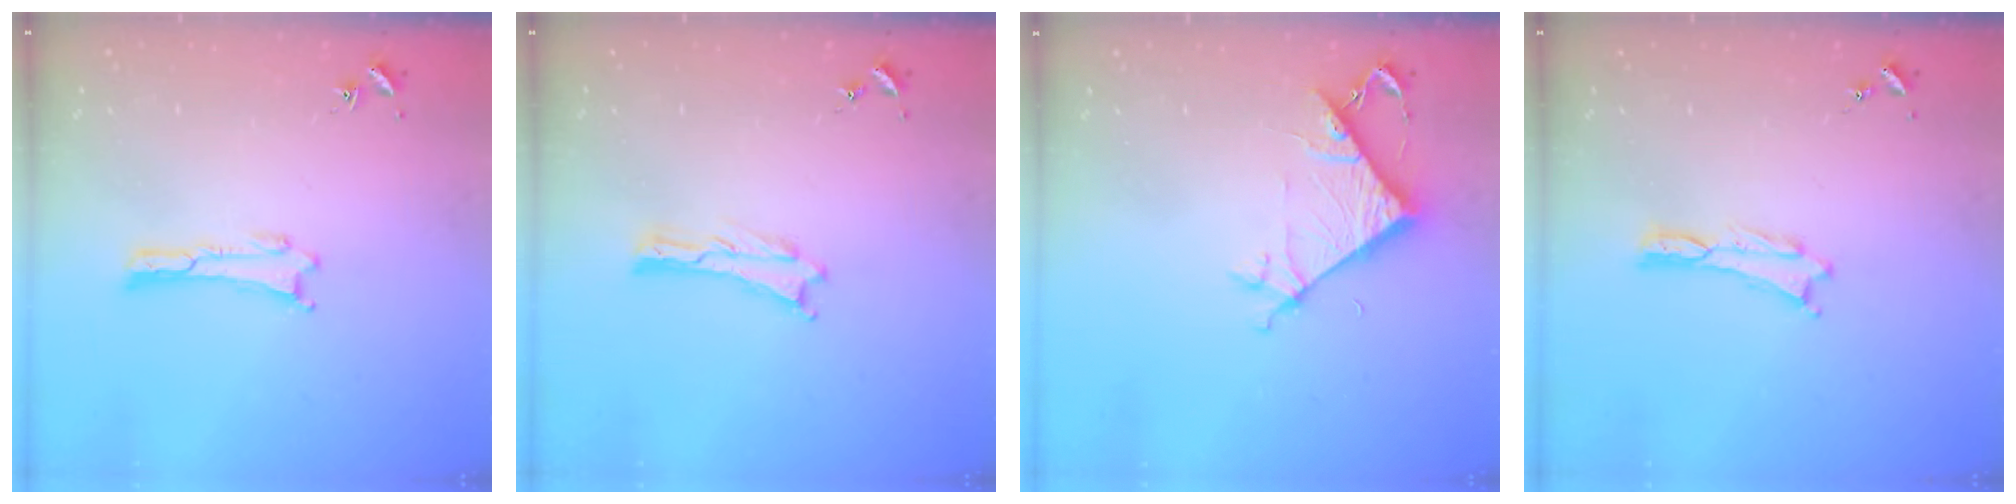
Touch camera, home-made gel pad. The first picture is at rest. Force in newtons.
{"total": 0.0}
{"total": 7.2, "press": 7.2, "slide": 0.4}
{"total": 0.0}